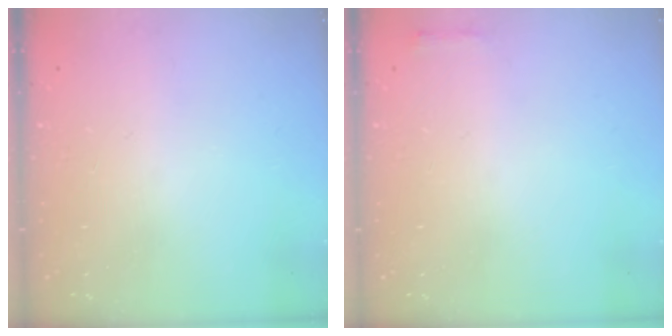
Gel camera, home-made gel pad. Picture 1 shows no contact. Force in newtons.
{"total": 2.3, "press": 2.3, "slide": 0.5}